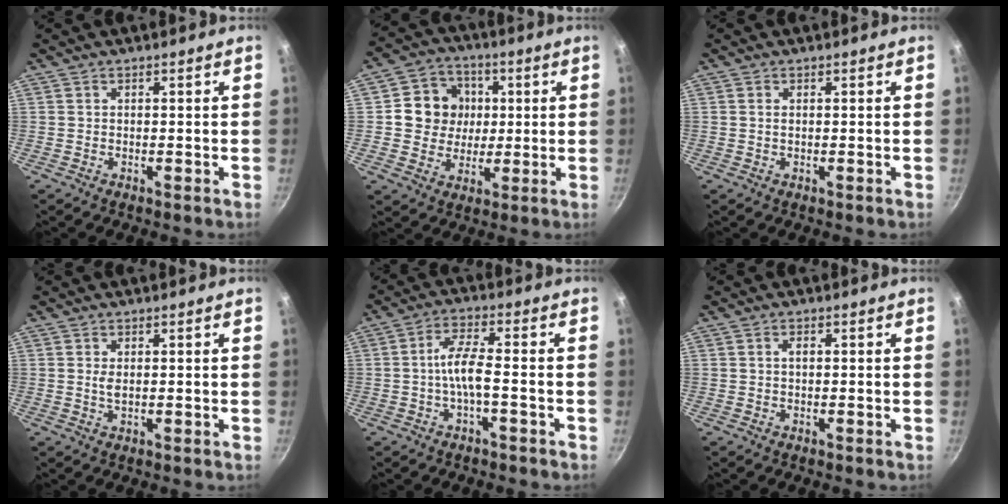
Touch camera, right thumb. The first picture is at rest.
{"total": 10.7, "force": [1.6, 9.9, 3.9], "torque": [-0.026, 0.008, 0.020]}
{"total": 0.7, "force": [0.2, 0.4, 0.5], "torque": [-0.012, -0.001, 0.005]}
{"total": 1.6, "force": [0.3, 0.7, 1.4], "torque": [-0.028, -0.002, 0.007]}
{"total": 5.8, "force": [-1.7, 1.5, 5.3], "torque": [-0.114, 0.028, -0.039]}
{"total": 1.1, "force": [0.3, 0.6, 0.8], "torque": [-0.014, 0.003, 0.005]}